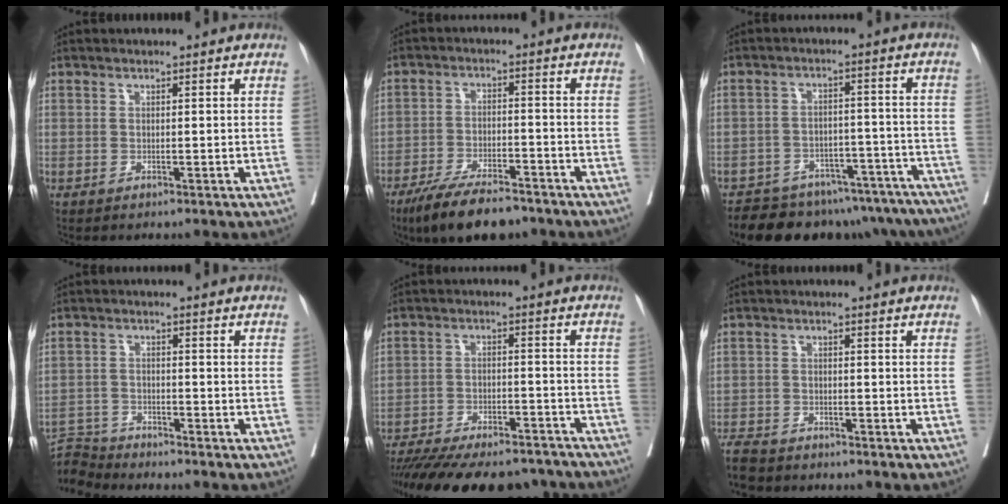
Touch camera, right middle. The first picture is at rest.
{"total": 10.6, "force": [-8.4, 2.9, 5.9], "torque": [-0.095, -0.016, -0.142]}
{"total": 20.8, "force": [-17.9, 7.6, 7.4], "torque": [-0.076, 0.019, -0.221]}
{"total": 6.2, "force": [-6.1, 0.1, -0.9], "torque": [0.014, 0.003, -0.119]}
{"total": 23.4, "force": [-20.6, 5.6, 9.6], "torque": [-0.180, -0.025, -0.288]}
{"total": 5.7, "force": [-5.2, 1.8, 1.4], "torque": [-0.024, -0.014, -0.091]}